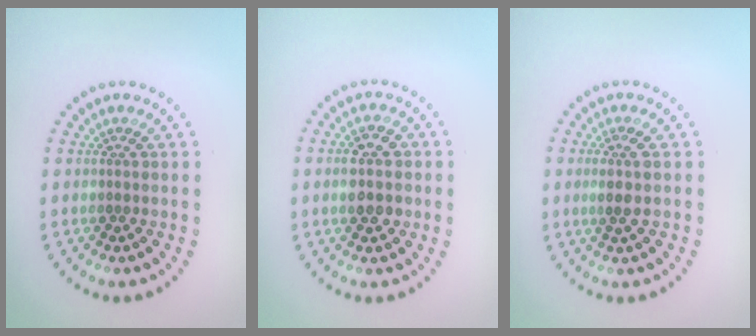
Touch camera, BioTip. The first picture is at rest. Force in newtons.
{"total": 3.5, "press": 3.5, "slide": 0.1}
{"total": 1.9, "press": 1.5, "slide": 1.1}